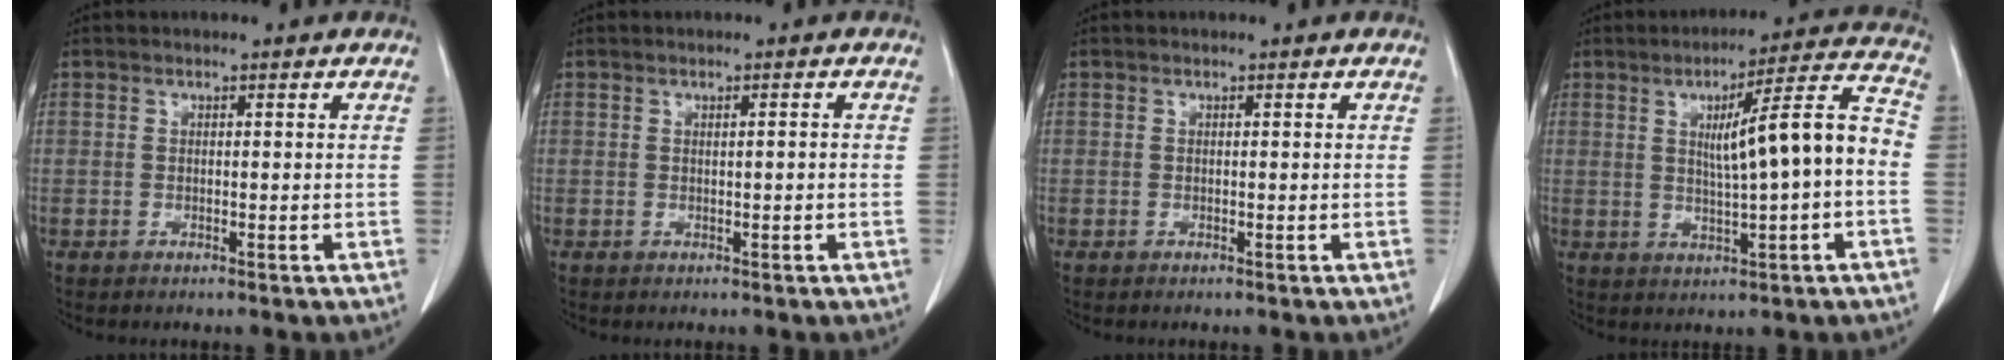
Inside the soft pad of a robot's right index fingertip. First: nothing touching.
{"total": 0.8, "force": [0.0, 0.0, 0.8], "torque": [-0.016, -0.001, 0.003]}
{"total": 0.0}
{"total": 11.5, "force": [-0.1, 0.2, 11.5], "torque": [-0.168, 0.020, -0.001]}